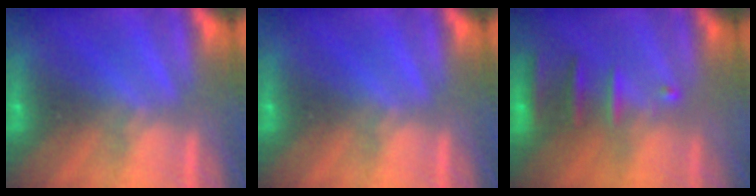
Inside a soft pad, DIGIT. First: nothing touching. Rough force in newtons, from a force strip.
{"total": 0.0}
{"total": 2.5}